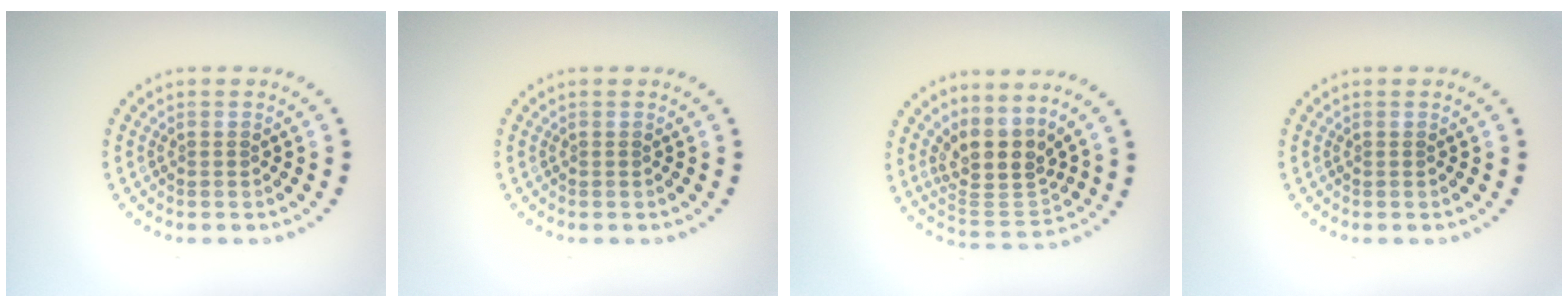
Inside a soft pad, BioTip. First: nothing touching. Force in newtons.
{"total": 0.0}
{"total": 4.1, "press": 3.2, "slide": 2.6}
{"total": 0.0}